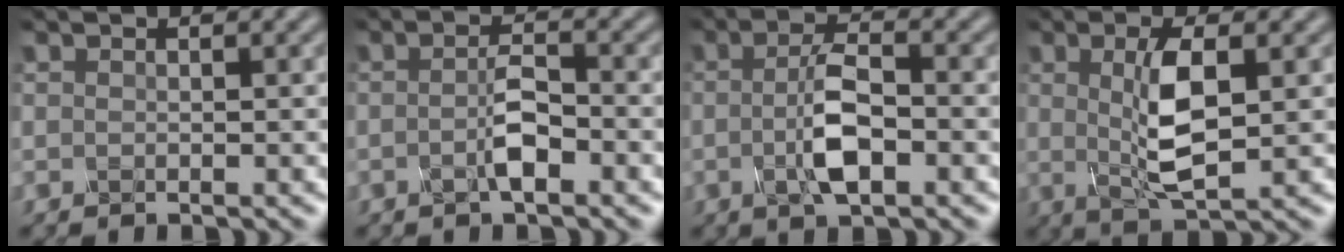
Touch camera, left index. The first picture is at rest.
{"total": 2.1, "force": [-0.8, 0.3, 1.9], "torque": [-0.038, 0.010, -0.021]}
{"total": 3.7, "force": [-0.8, 1.1, 3.4], "torque": [-0.074, 0.007, -0.021]}
{"total": 4.7, "force": [0.6, 1.3, 4.5], "torque": [-0.096, 0.002, 0.013]}